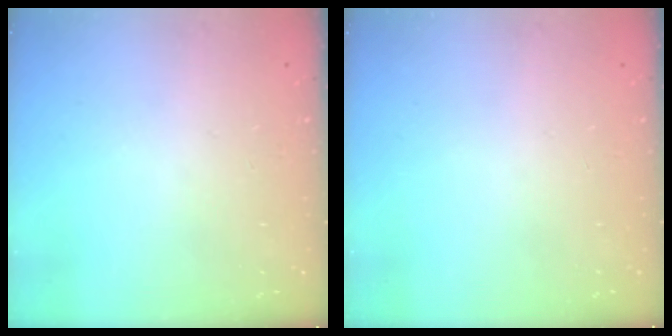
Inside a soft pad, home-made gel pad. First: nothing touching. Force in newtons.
{"total": 0.0}